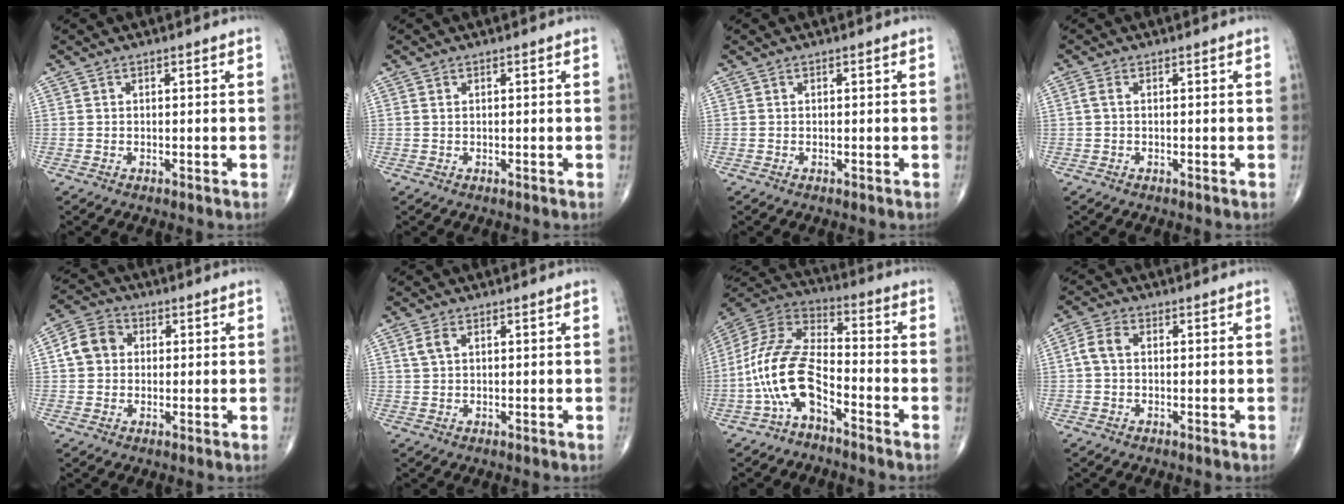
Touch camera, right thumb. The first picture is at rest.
{"total": 0.0}
{"total": 0.0}
{"total": 1.2, "force": [0.1, 0.6, 1.1], "torque": [-0.025, 0.001, -0.001]}
{"total": 6.9, "force": [0.9, 5.8, 3.5], "torque": [-0.055, 0.014, 0.006]}
{"total": 2.4, "force": [1.0, 1.4, 1.8], "torque": [-0.041, 0.008, 0.022]}
{"total": 13.8, "force": [-5.8, 6.6, 10.7], "torque": [-0.215, 0.066, -0.119]}
{"total": 3.8, "force": [0.2, 2.5, 2.9], "torque": [-0.059, 0.011, -0.003]}